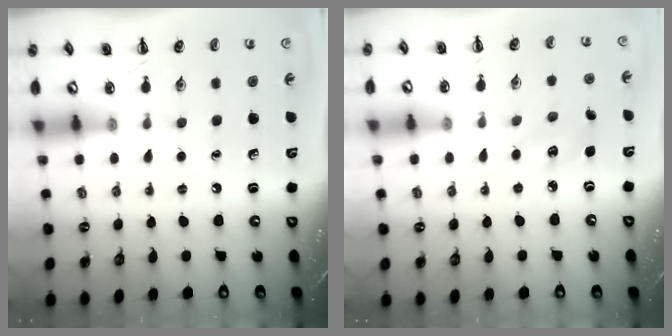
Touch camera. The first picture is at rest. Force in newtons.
{"total": 3.4, "press": 3.3, "slide": 0.8}